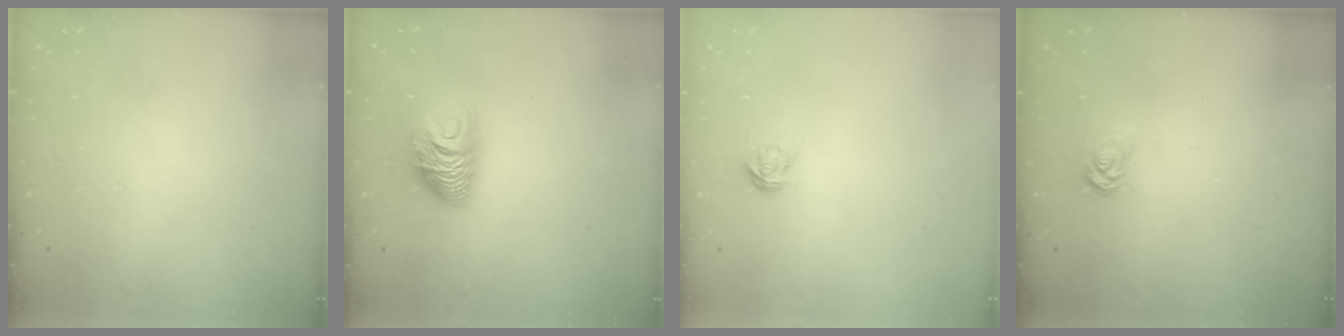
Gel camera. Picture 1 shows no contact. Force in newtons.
{"total": 9.5, "press": 9.5, "slide": 0.6}
{"total": 5.5, "press": 5.4, "slide": 0.5}
{"total": 2.6, "press": 2.6, "slide": 0.4}